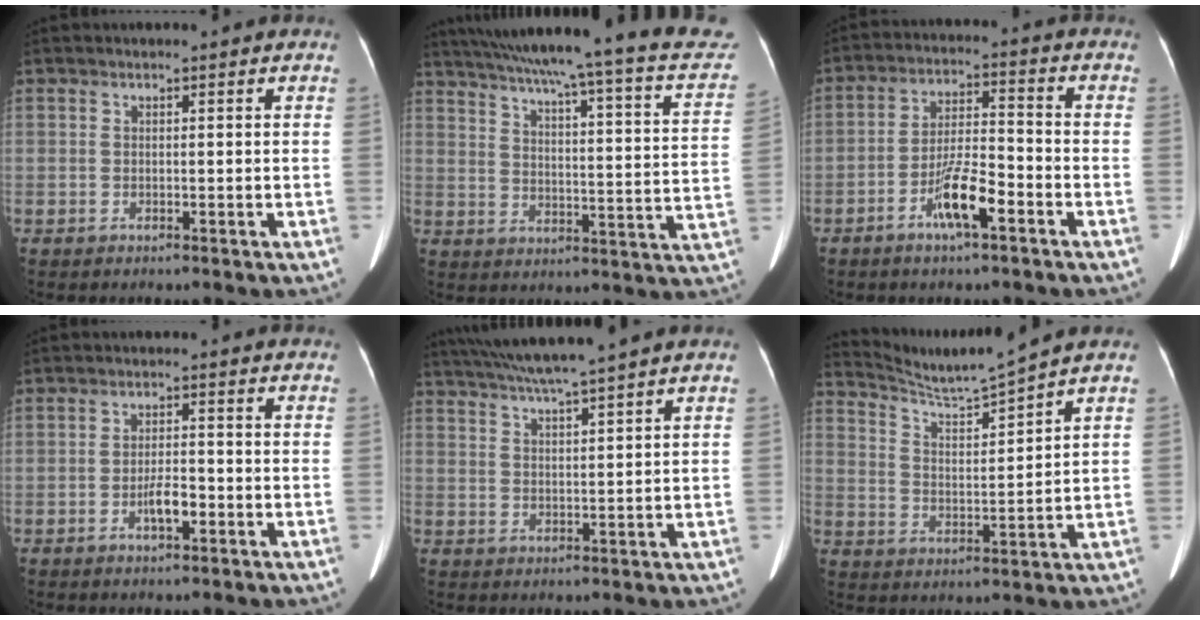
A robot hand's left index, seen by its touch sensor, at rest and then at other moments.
{"total": 29.5, "force": [24.9, 2.7, 15.6], "torque": [-0.227, -0.043, 0.302]}
{"total": 7.9, "force": [-4.1, 1.4, 6.7], "torque": [-0.131, 0.002, -0.073]}
{"total": 3.4, "force": [-1.5, 1.0, 2.9], "torque": [-0.053, 0.003, -0.025]}
{"total": 8.8, "force": [7.5, -1.7, 4.1], "torque": [-0.072, 0.012, 0.124]}
{"total": 7.6, "force": [7.2, -2.3, 1.4], "torque": [-0.040, -0.014, 0.145]}